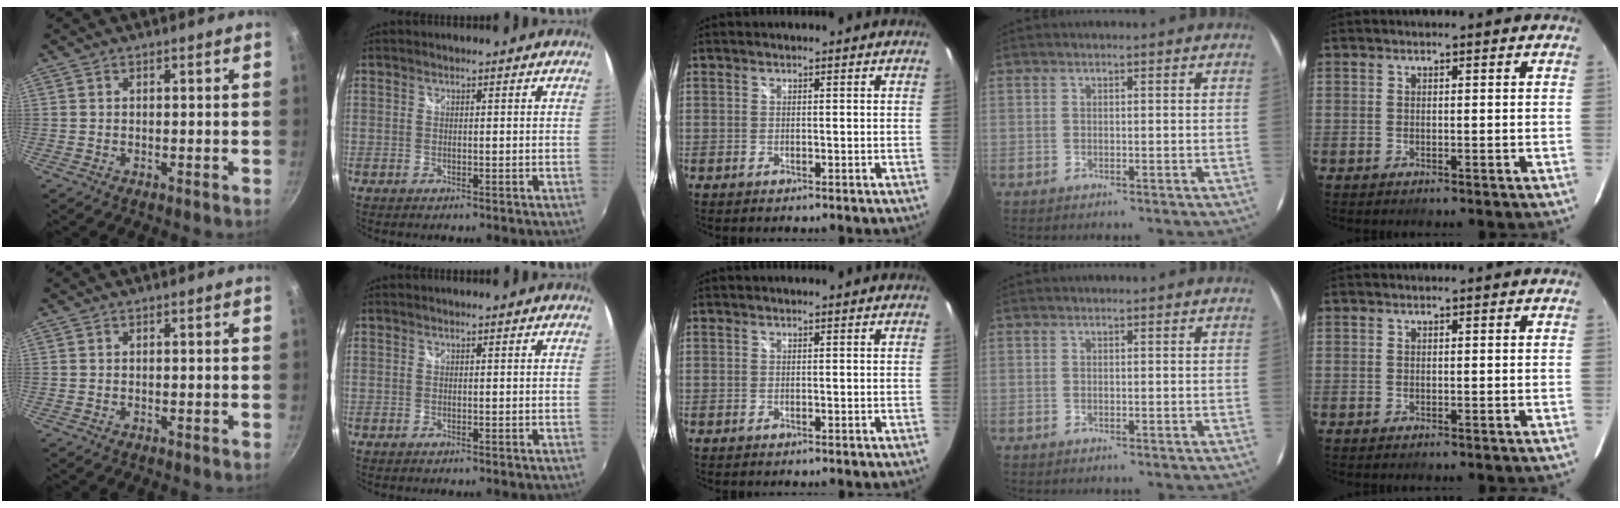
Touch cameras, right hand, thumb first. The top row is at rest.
{}